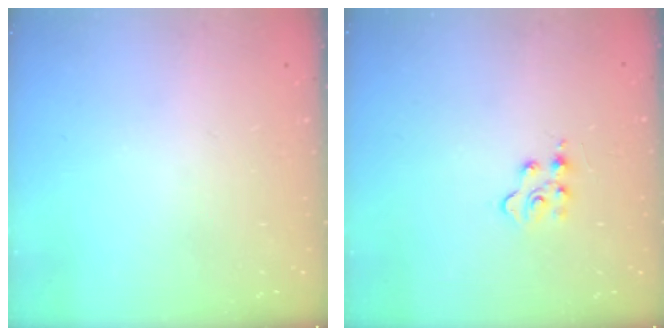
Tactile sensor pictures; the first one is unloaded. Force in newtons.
{"total": 4.1, "press": 4.0, "slide": 0.6}